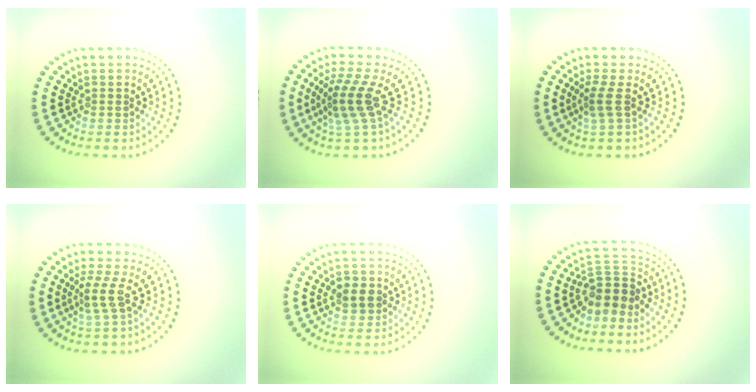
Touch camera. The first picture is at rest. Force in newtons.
{"total": 3.8, "press": 2.7, "slide": 2.6}
{"total": 1.9, "press": 1.3, "slide": 1.5}
{"total": 2.4, "press": 1.6, "slide": 1.8}
{"total": 2.4, "press": 2.4, "slide": 0.4}
{"total": 3.6, "press": 3.0, "slide": 2.0}